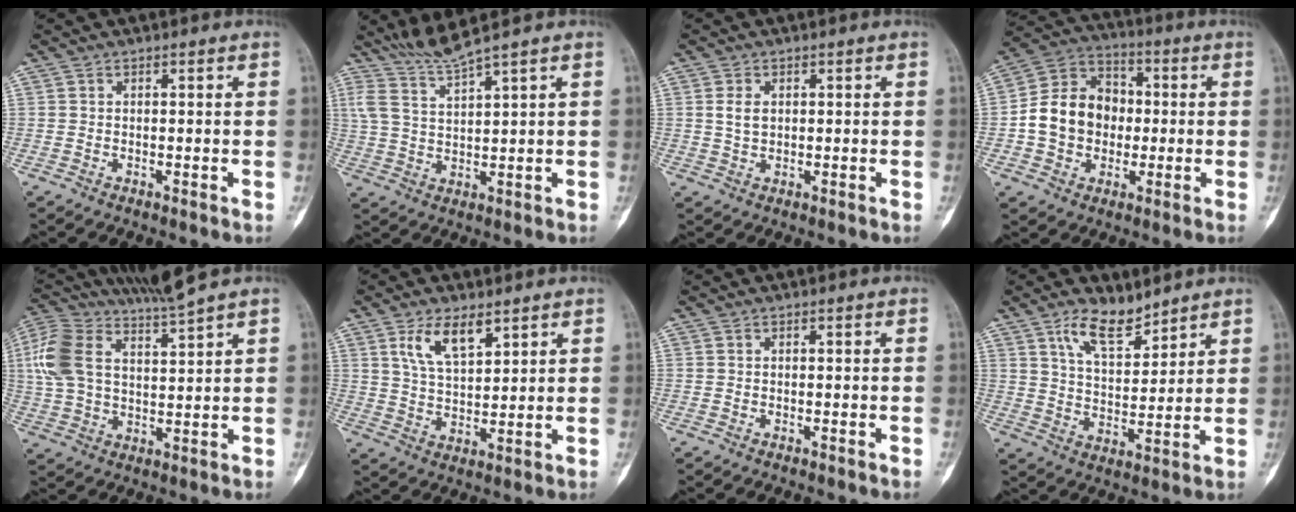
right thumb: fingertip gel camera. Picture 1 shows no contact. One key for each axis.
{"total": 5.1, "fx": 4.5, "fy": -1.2, "fz": 2.0, "tx": -0.048, "ty": -0.039, "tz": 0.102}
{"total": 2.9, "fx": 0.7, "fy": 1.9, "fz": 2.1, "tx": -0.034, "ty": -0.001, "tz": 0.016}
{"total": 13.7, "fx": -1.0, "fy": 11.2, "fz": 7.8, "tx": -0.103, "ty": 0.034, "tz": -0.025}
{"total": 9.8, "fx": 6.4, "fy": 2.1, "fz": 7.2, "tx": -0.172, "ty": -0.014, "tz": 0.139}
{"total": 8.1, "fx": 4.6, "fy": 3.4, "fz": 5.8, "tx": -0.092, "ty": -0.024, "tz": 0.089}
{"total": 0.0}
{"total": 9.0, "fx": 6.4, "fy": 3.8, "fz": 5.0, "tx": -0.069, "ty": -0.045, "tz": 0.119}